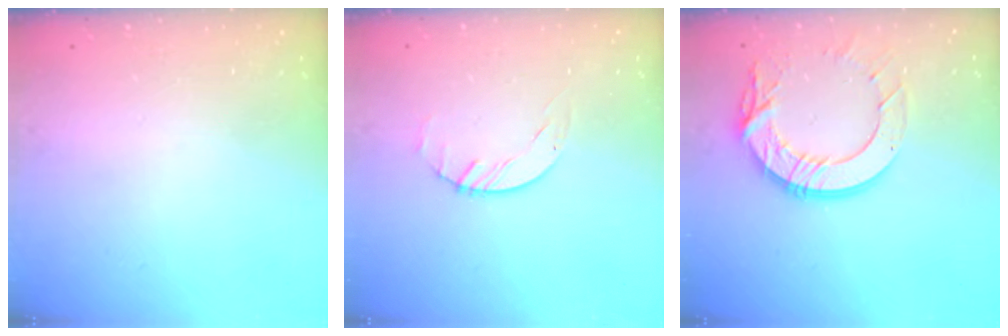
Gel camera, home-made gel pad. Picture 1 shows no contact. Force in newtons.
{"total": 0.6, "press": 0.6, "slide": 0.1}
{"total": 14.5, "press": 14.5, "slide": 1.3}